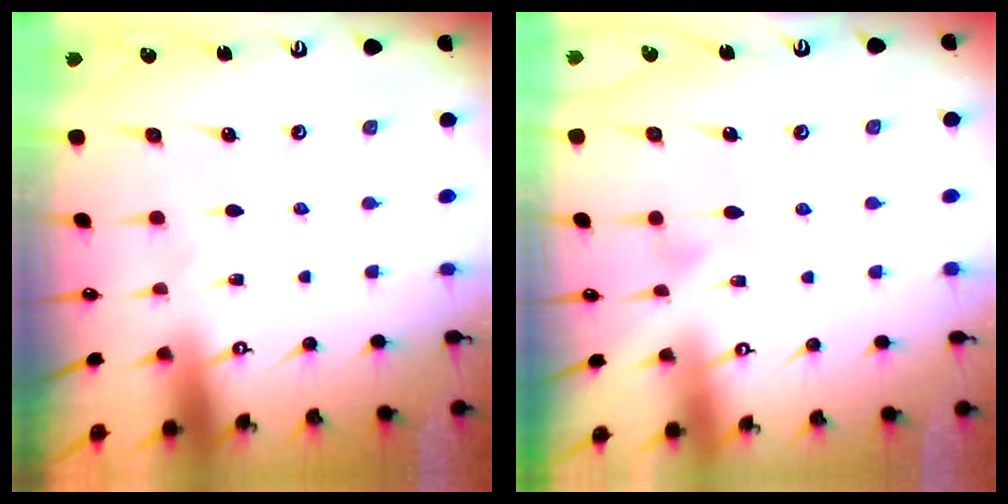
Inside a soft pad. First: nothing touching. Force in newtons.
{"total": 5.9, "press": 5.9, "slide": 0.4}